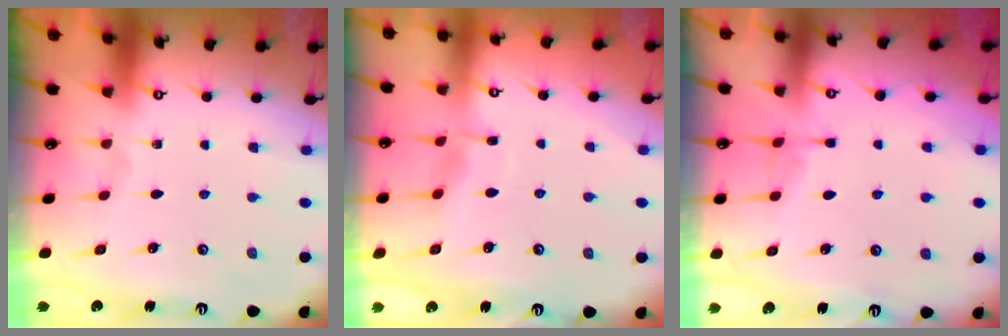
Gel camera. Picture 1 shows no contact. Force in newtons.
{"total": 4.7, "press": 4.7, "slide": 0.5}
{"total": 3.8, "press": 3.8, "slide": 0.5}